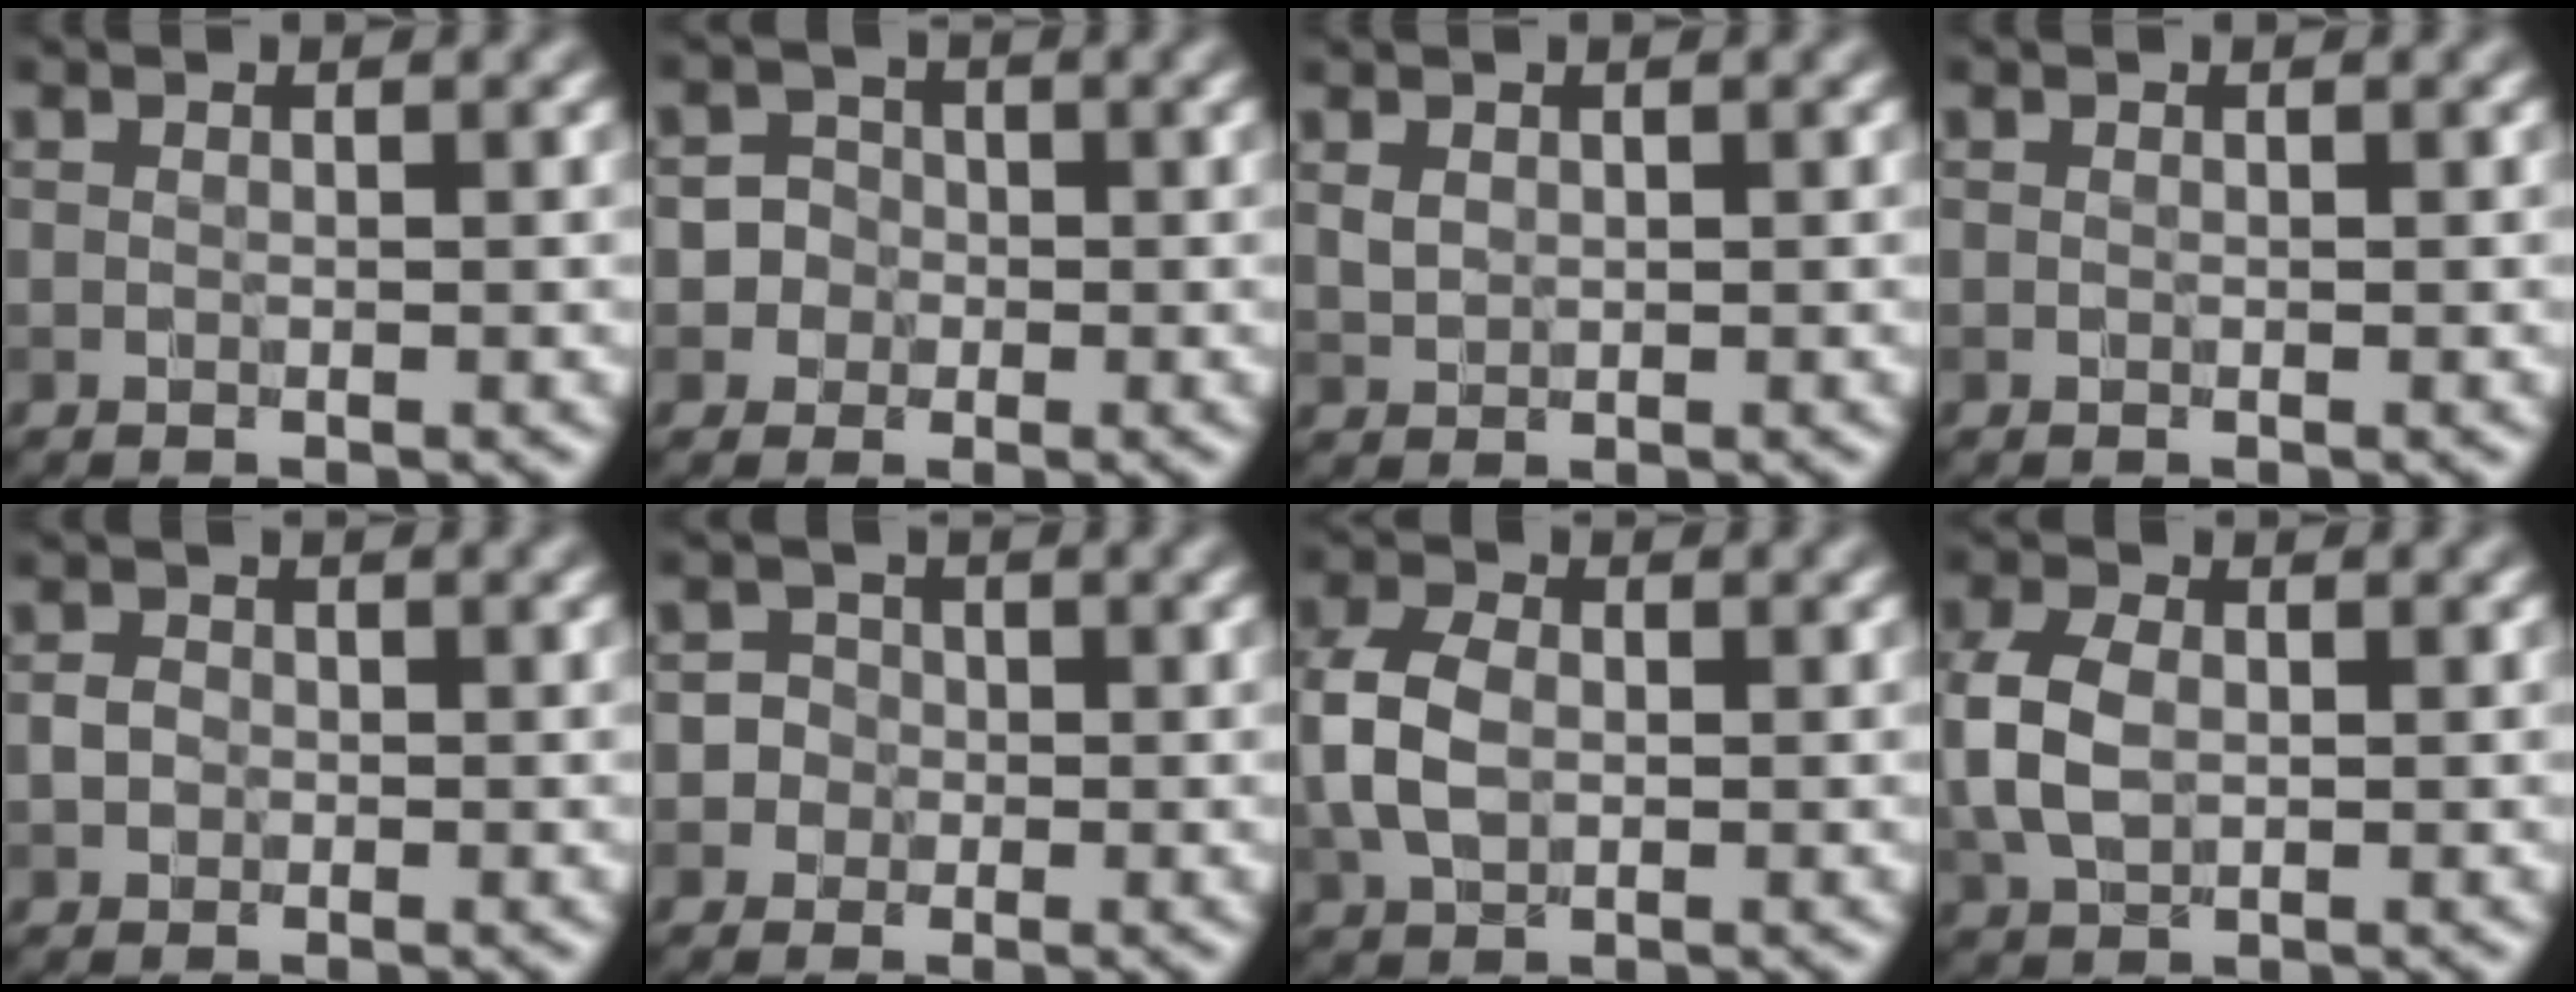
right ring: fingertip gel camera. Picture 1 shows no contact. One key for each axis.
{"total": 3.3, "fx": -0.9, "fy": 3.2, "fz": 0.1, "tx": 0.030, "ty": 0.009, "tz": -0.033}
{"total": 0.9, "fx": 0.5, "fy": 0.6, "fz": 0.5, "tx": -0.010, "ty": 0.000, "tz": 0.012}
{"total": 0.0}
{"total": 1.0, "fx": -0.3, "fy": 0.9, "fz": 0.3, "tx": -0.003, "ty": -0.001, "tz": -0.008}
{"total": 3.2, "fx": -0.7, "fy": 3.1, "fz": 0.3, "tx": 0.031, "ty": 0.013, "tz": -0.033}
{"total": 4.4, "fx": -0.2, "fy": 3.1, "fz": 3.2, "tx": -0.079, "ty": 0.003, "tz": -0.010}
{"total": 4.1, "fx": 0.0, "fy": 2.8, "fz": 2.9, "tx": -0.076, "ty": 0.001, "tz": -0.002}